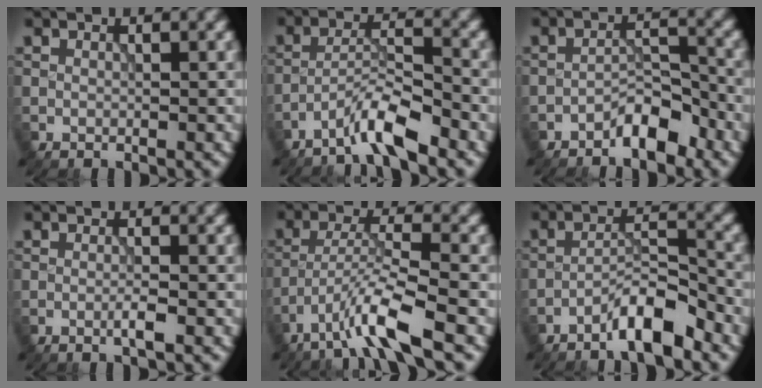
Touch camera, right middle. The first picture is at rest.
{"total": 4.3, "force": [-3.3, 0.4, 2.7], "torque": [-0.049, 0.011, -0.072]}
{"total": 3.3, "force": [-2.5, 1.0, 1.9], "torque": [-0.023, 0.016, -0.046]}
{"total": 1.4, "force": [-0.5, 0.1, 1.3], "torque": [-0.021, 0.001, -0.013]}
{"total": 5.6, "force": [-3.7, 0.4, 4.2], "torque": [-0.077, 0.003, -0.078]}
{"total": 4.6, "force": [-3.4, 0.7, 3.1], "torque": [-0.052, 0.013, -0.067]}